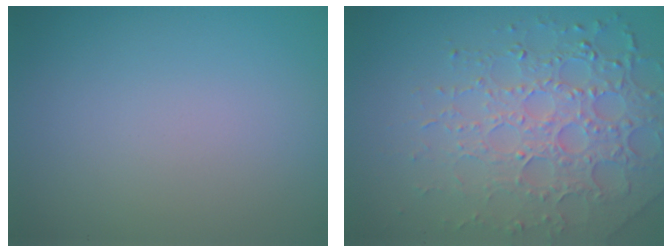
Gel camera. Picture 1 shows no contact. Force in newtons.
{"total": 6.9, "press": 5.0, "slide": 4.7}